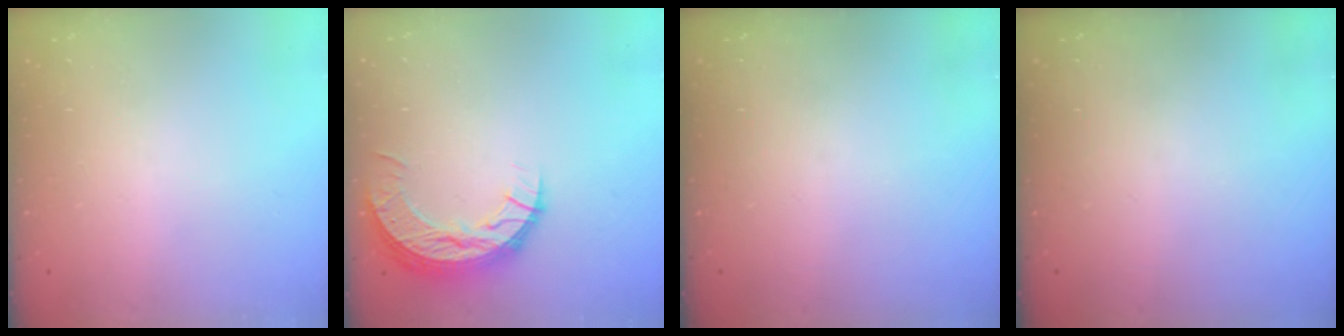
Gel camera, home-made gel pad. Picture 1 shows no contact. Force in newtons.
{"total": 9.9, "press": 9.9, "slide": 0.7}
{"total": 0.0}
{"total": 0.0}